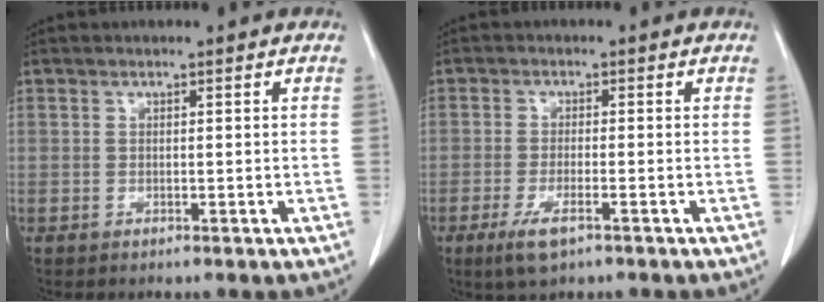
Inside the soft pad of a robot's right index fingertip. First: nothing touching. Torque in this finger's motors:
{"motor_torque": [0.53, -0.36, 0.19, 0.05]}